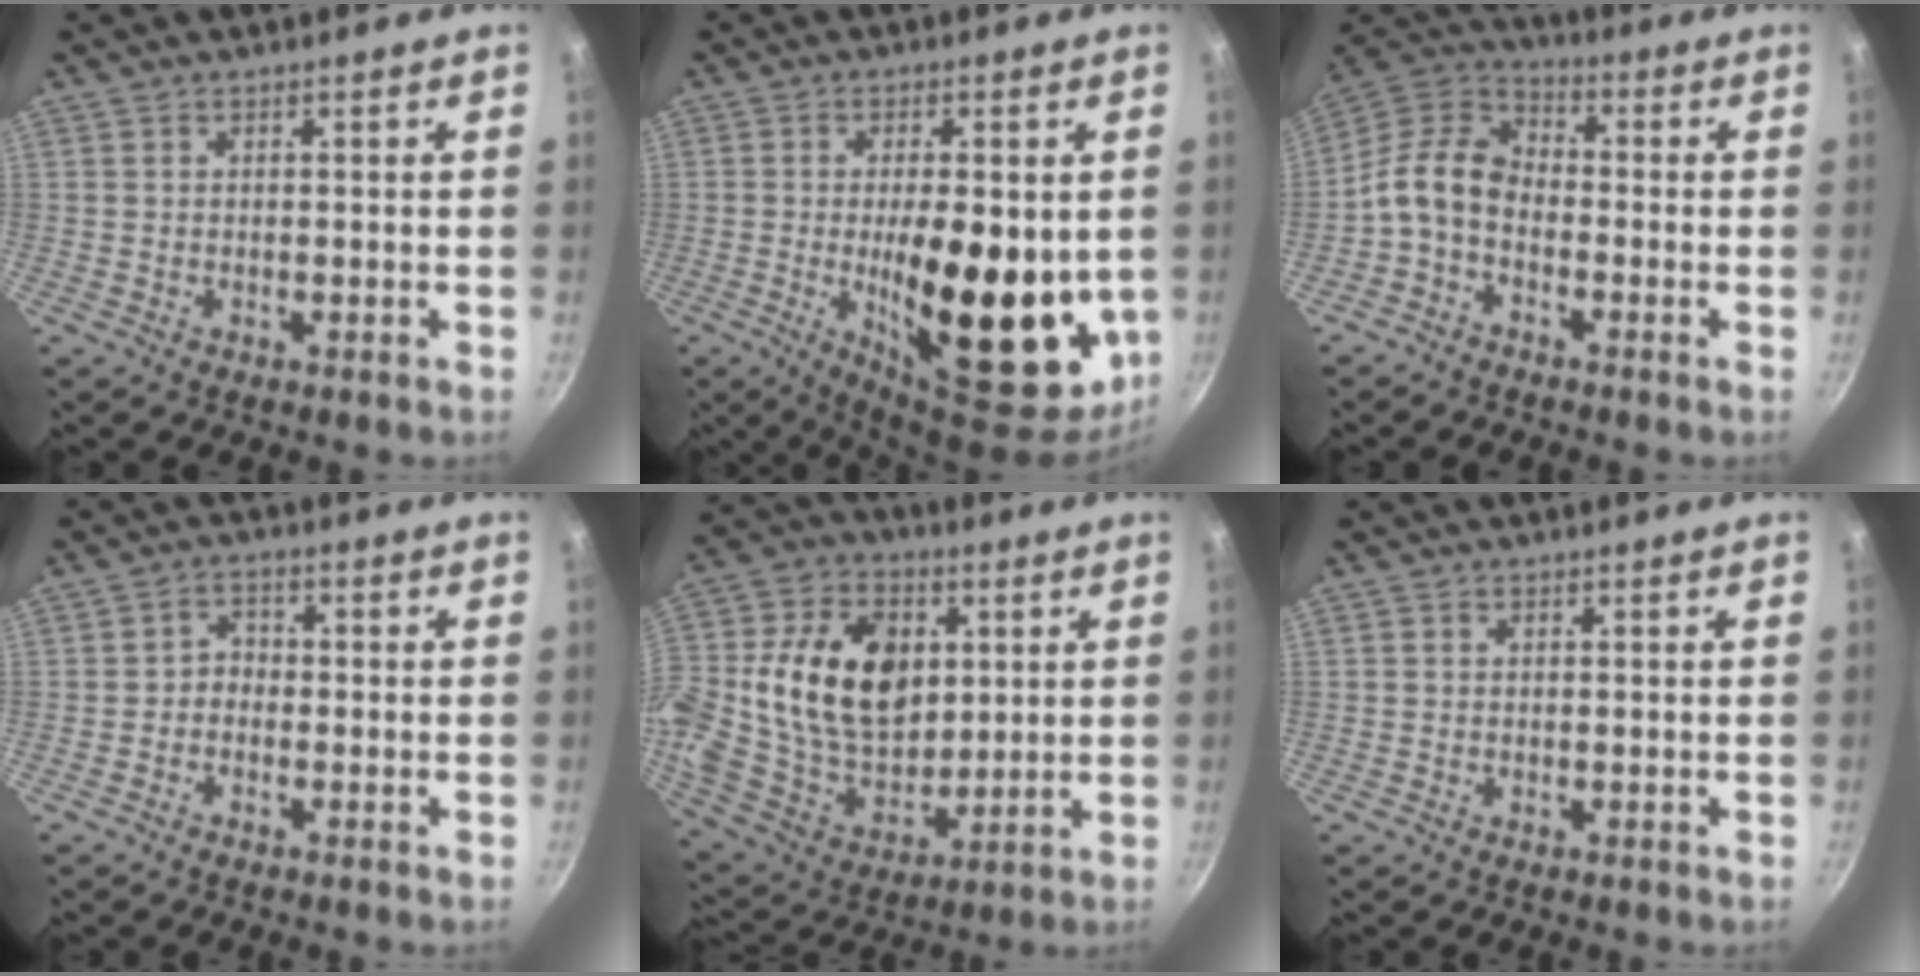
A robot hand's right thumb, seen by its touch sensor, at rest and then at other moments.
{"total": 20.0, "force": [-1.6, 8.1, 18.2], "torque": [-0.257, -0.019, -0.015]}
{"total": 9.3, "force": [-2.9, 6.2, 6.3], "torque": [-0.115, 0.049, -0.077]}
{"total": 2.5, "force": [-1.0, 2.0, 1.1], "torque": [-0.007, 0.017, -0.026]}
{"total": 23.2, "force": [4.1, 16.4, 16.0], "torque": [-0.274, -0.003, 0.074]}
{"total": 0.5, "force": [0.0, 0.5, 0.2], "torque": [-0.001, 0.003, 0.000]}